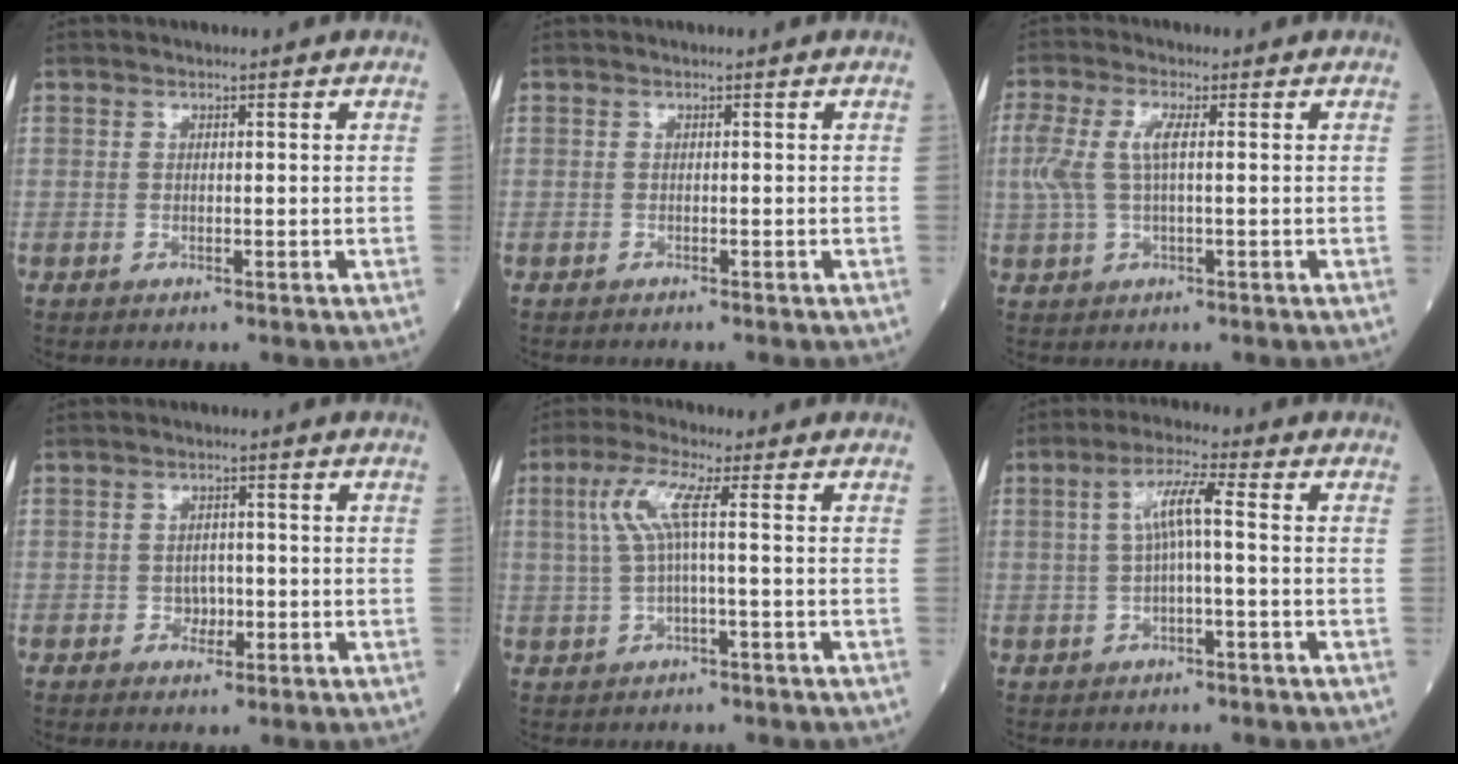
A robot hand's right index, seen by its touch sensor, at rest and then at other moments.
{"total": 0.9, "force": [-0.9, 0.0, 0.4], "torque": [-0.003, -0.001, -0.013]}
{"total": 5.2, "force": [0.8, 1.5, 4.9], "torque": [-0.131, 0.014, 0.015]}
{"total": 2.0, "force": [-0.6, 1.6, 1.1], "torque": [-0.006, 0.007, -0.009]}
{"total": 5.3, "force": [0.9, 0.0, 5.2], "torque": [-0.117, 0.020, 0.021]}
{"total": 5.4, "force": [0.4, 0.3, 5.4], "torque": [-0.101, 0.020, 0.008]}